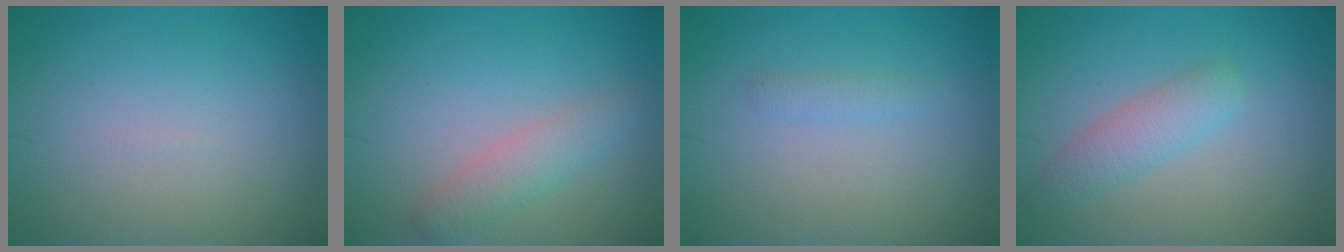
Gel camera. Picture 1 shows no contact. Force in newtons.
{"total": 2.5, "press": 2.5, "slide": 0.2}
{"total": 0.9, "press": 0.9, "slide": 0.0}
{"total": 2.6, "press": 2.6, "slide": 0.1}